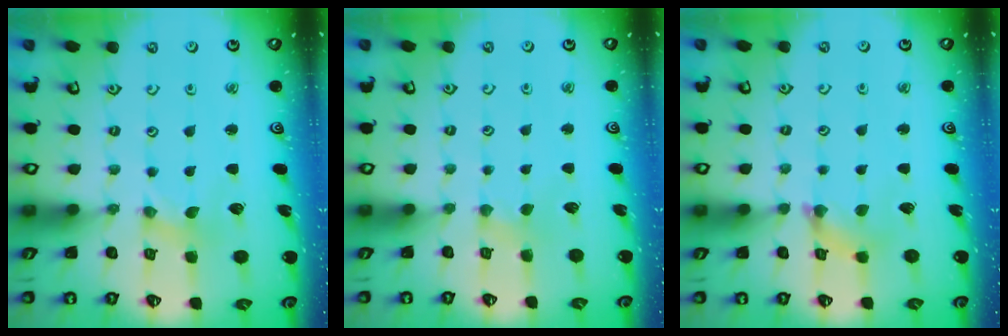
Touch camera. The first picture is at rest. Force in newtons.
{"total": 1.2, "press": 1.2, "slide": 0.3}
{"total": 3.8, "press": 3.7, "slide": 0.3}